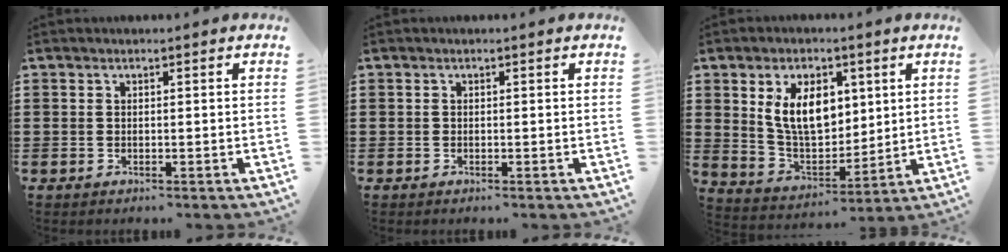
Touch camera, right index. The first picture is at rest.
{"total": 0.0}
{"total": 9.7, "force": [3.1, 5.9, 7.0], "torque": [-0.152, 0.006, 0.052]}